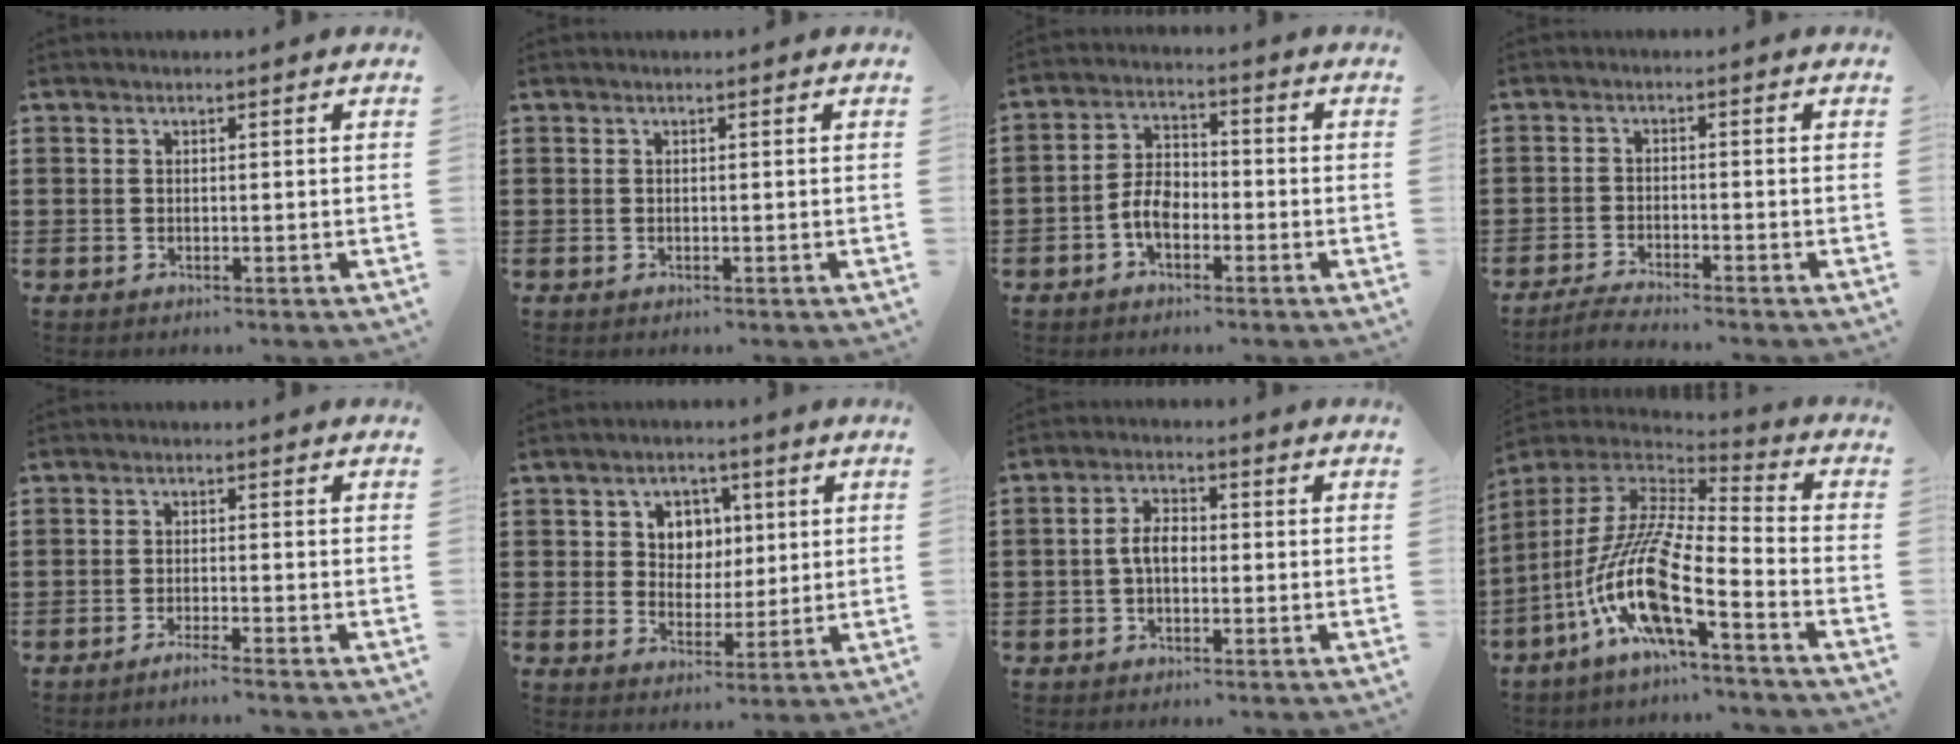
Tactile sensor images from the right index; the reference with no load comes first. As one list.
[{"total": 0.0}, {"total": 5.1, "force": [-2.1, 2.9, 3.6], "torque": [-0.084, 0.003, -0.044]}, {"total": 2.6, "force": [-2.6, -0.3, 0.3], "torque": [-0.008, 0.001, -0.053]}, {"total": 1.9, "force": [-1.6, -0.3, 0.8], "torque": [-0.013, -0.002, -0.030]}, {"total": 5.1, "force": [1.6, 4.5, 1.6], "torque": [-0.046, 0.015, 0.024]}, {"total": 4.2, "force": [-0.6, 2.3, 3.4], "torque": [-0.078, 0.002, -0.016]}, {"total": 13.6, "force": [-6.9, 2.1, 11.6], "torque": [-0.270, -0.030, -0.147]}]